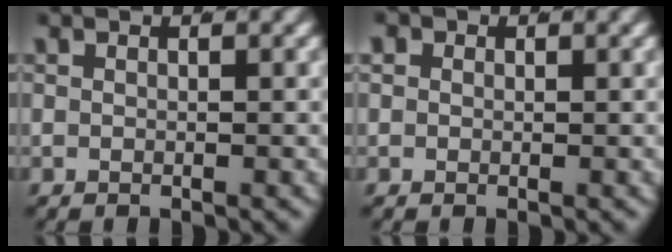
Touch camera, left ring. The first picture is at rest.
{"total": 1.8, "force": [0.4, 1.7, 0.5], "torque": [-0.014, 0.001, 0.001]}